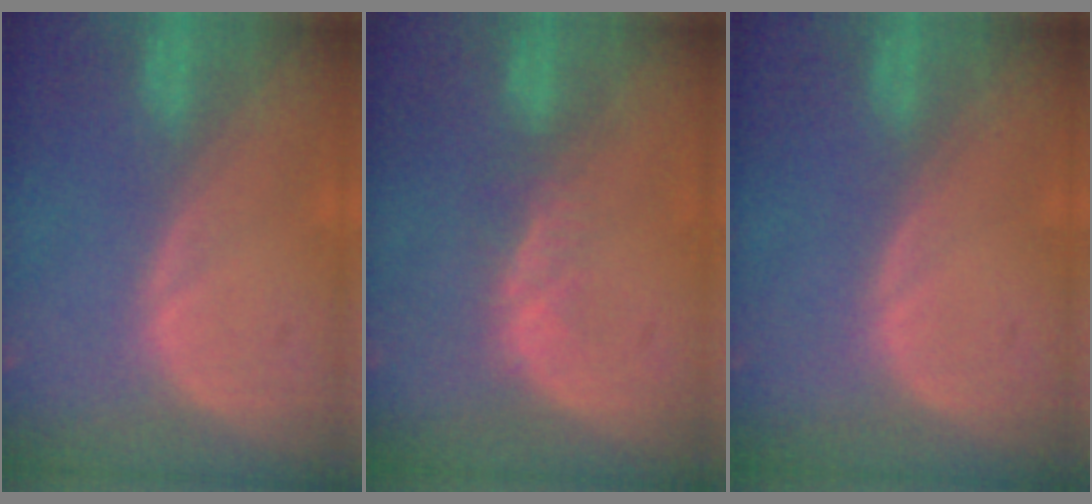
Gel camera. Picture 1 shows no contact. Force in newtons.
{"total": 2.8, "press": 2.3, "slide": 1.7}
{"total": 0.0}